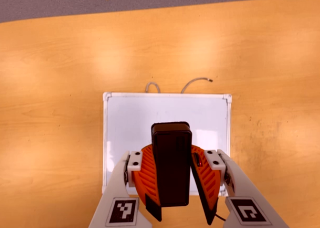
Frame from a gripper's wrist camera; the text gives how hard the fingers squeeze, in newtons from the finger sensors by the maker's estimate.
{"total": 9.5, "left": 9.5, "right": 9.5}